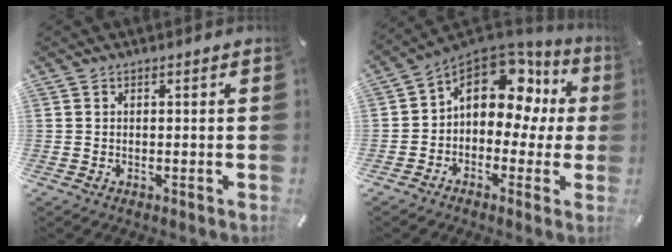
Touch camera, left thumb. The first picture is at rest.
{"total": 14.7, "force": [5.1, 10.0, 9.6], "torque": [-0.133, -0.027, 0.085]}